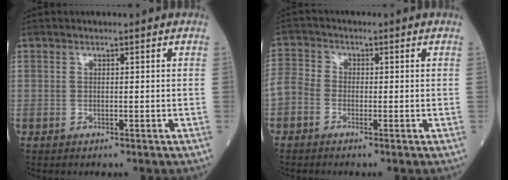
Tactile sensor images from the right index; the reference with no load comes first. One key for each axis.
{"total": 3.3, "fx": -1.5, "fy": 2.5, "fz": 1.6, "tx": -0.039, "ty": 0.006, "tz": -0.039}